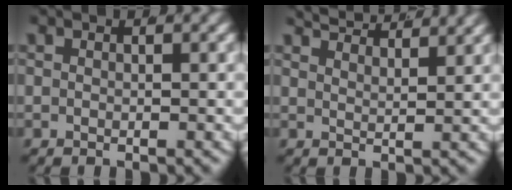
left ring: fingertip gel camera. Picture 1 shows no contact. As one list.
[{"total": 4.4, "force": [4.1, 0.3, 1.5], "torque": [-0.024, 0.004, 0.070]}]